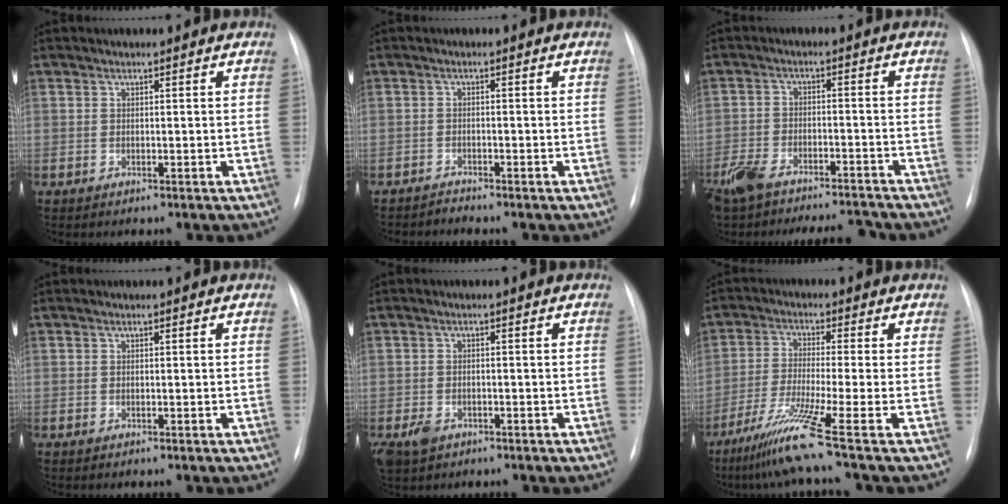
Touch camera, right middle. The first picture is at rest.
{"total": 1.2, "force": [-1.1, -0.2, -0.5], "torque": [0.012, -0.008, -0.021]}
{"total": 12.2, "force": [-10.8, 3.1, 4.8], "torque": [-0.091, 0.011, -0.169]}
{"total": 0.0}
{"total": 4.0, "force": [-2.3, 2.7, 1.8], "torque": [-0.042, -0.004, -0.034]}
{"total": 9.8, "force": [-6.4, -2.7, 6.9], "torque": [-0.132, -0.041, -0.122]}